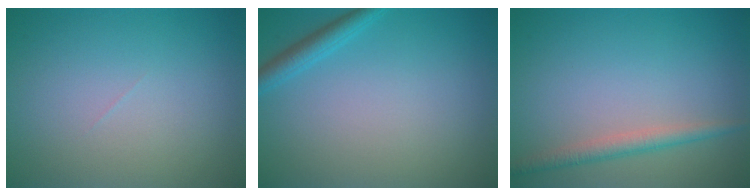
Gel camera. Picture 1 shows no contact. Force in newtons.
{"total": 1.9, "press": 1.9, "slide": 0.2}
{"total": 2.1, "press": 2.1, "slide": 0.0}